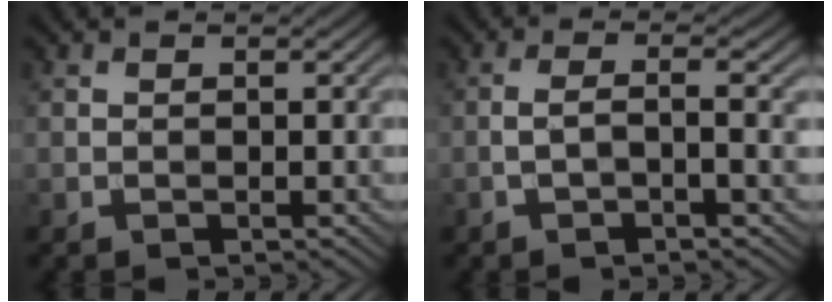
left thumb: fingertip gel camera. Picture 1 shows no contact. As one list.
[{"total": 3.5, "force": [-0.8, 0.7, 3.3], "torque": [-0.057, 0.004, -0.023]}]